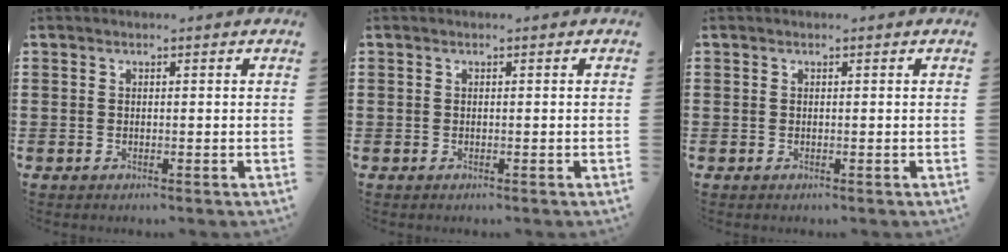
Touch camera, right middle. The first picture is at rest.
{"total": 0.0}
{"total": 0.0}